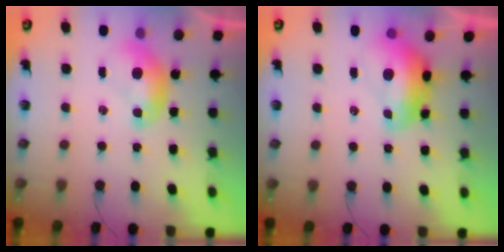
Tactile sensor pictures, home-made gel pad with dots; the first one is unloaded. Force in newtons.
{"total": 3.1, "press": 3.0, "slide": 0.7}